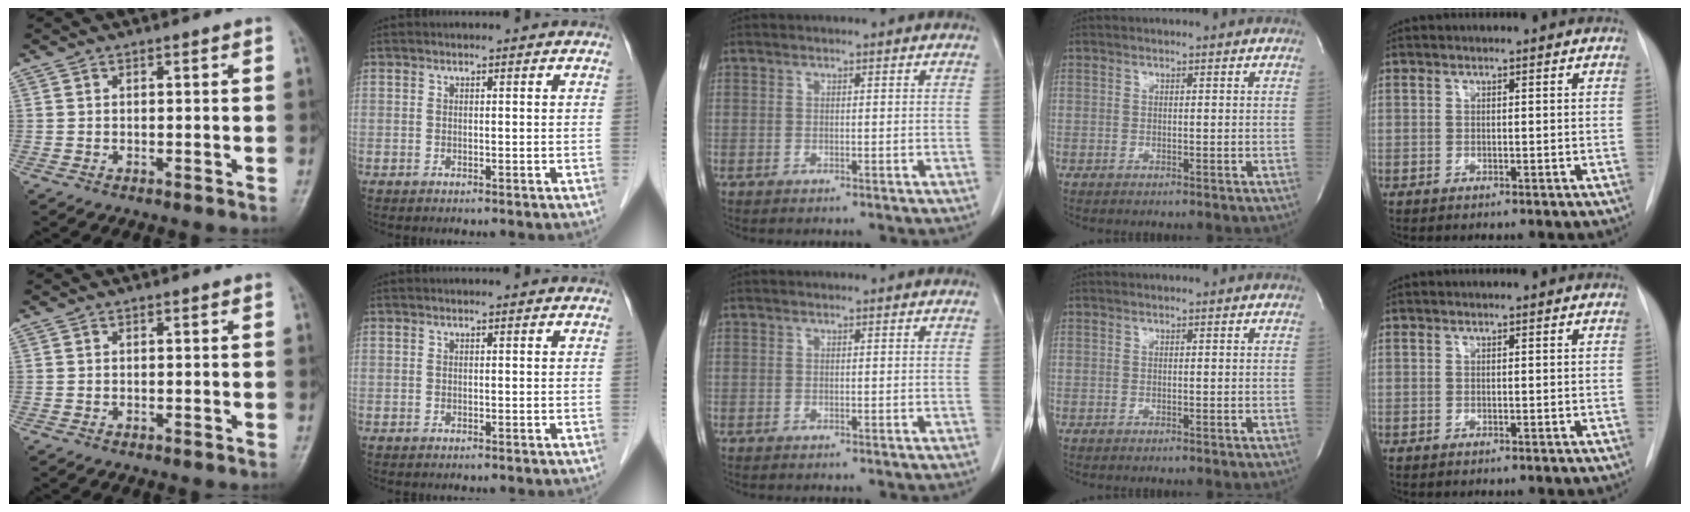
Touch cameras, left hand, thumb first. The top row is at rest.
{}